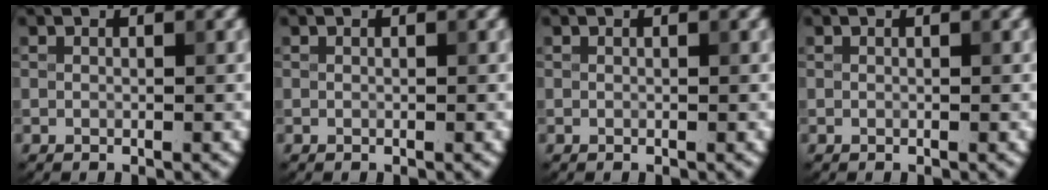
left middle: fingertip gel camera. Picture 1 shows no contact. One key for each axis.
{"total": 0.0}
{"total": 0.0}
{"total": 0.0}